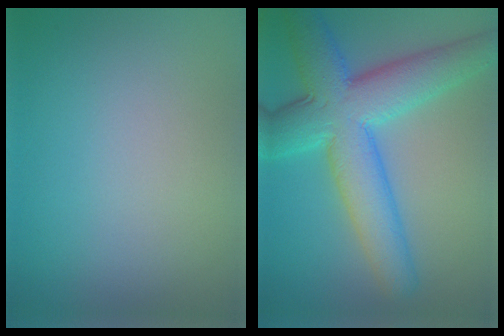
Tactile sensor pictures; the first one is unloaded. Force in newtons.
{"total": 9.5, "press": 9.5, "slide": 0.1}